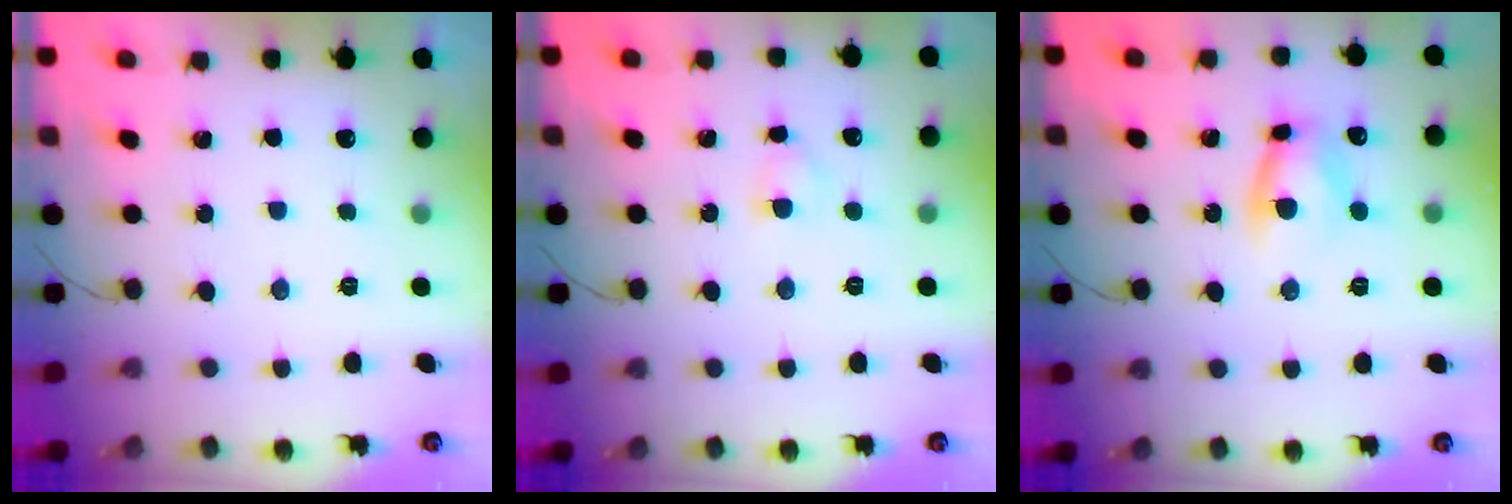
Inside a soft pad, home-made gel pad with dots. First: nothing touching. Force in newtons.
{"total": 3.4, "press": 3.2, "slide": 1.2}
{"total": 6.7, "press": 6.7, "slide": 0.2}